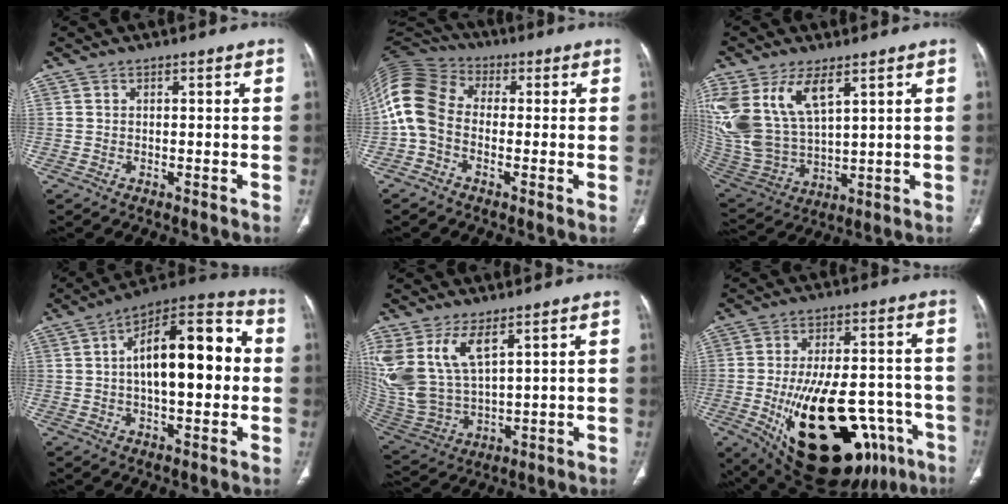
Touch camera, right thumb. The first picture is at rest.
{"total": 12.0, "force": [-1.4, 8.9, 7.9], "torque": [-0.167, 0.029, -0.041]}
{"total": 17.6, "force": [7.9, 9.0, 12.8], "torque": [-0.269, -0.025, 0.172]}
{"total": 19.0, "force": [1.5, 8.5, 16.9], "torque": [-0.235, 0.040, 0.015]}
{"total": 14.5, "force": [7.0, 7.0, 10.6], "torque": [-0.227, -0.027, 0.160]}
{"total": 30.7, "force": [-11.7, 14.9, 24.1], "torque": [-0.331, 0.023, -0.148]}